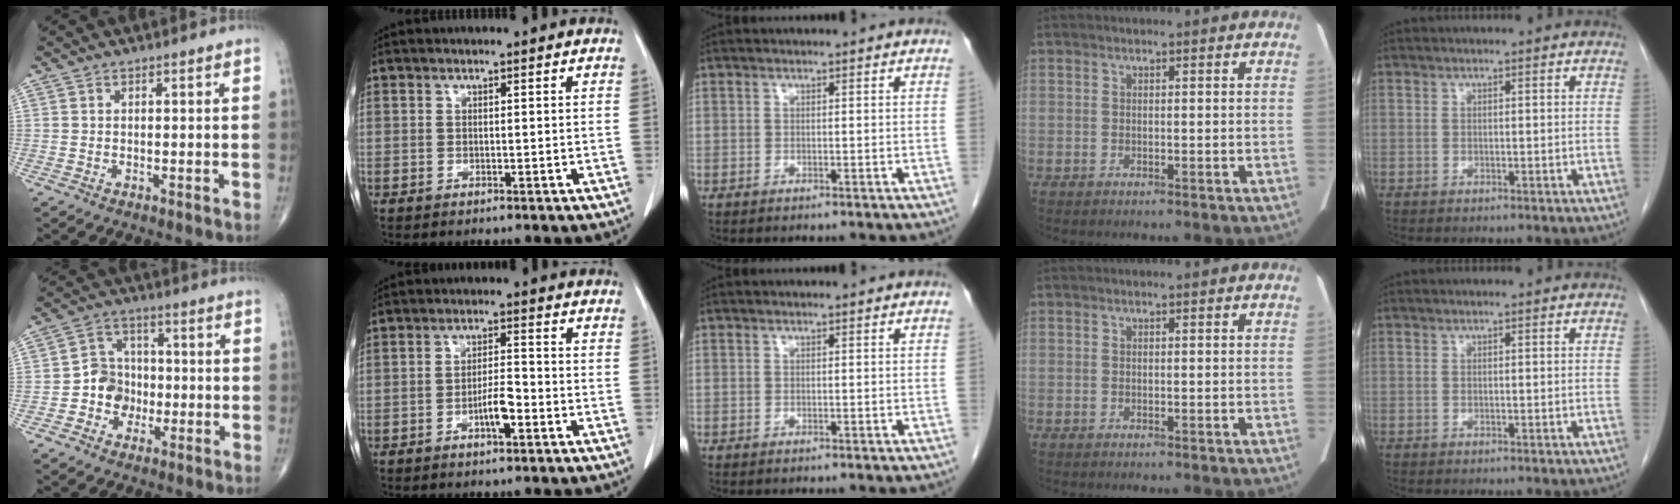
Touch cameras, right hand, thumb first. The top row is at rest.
{"thumb": {"total": 7.2, "force": [-1.9, 6.4, 2.7], "torque": [-0.009, 0.027, -0.043]}, "index": {"total": 4.3, "force": [-1.9, 1.0, 3.7], "torque": [-0.067, 0.004, -0.034]}}